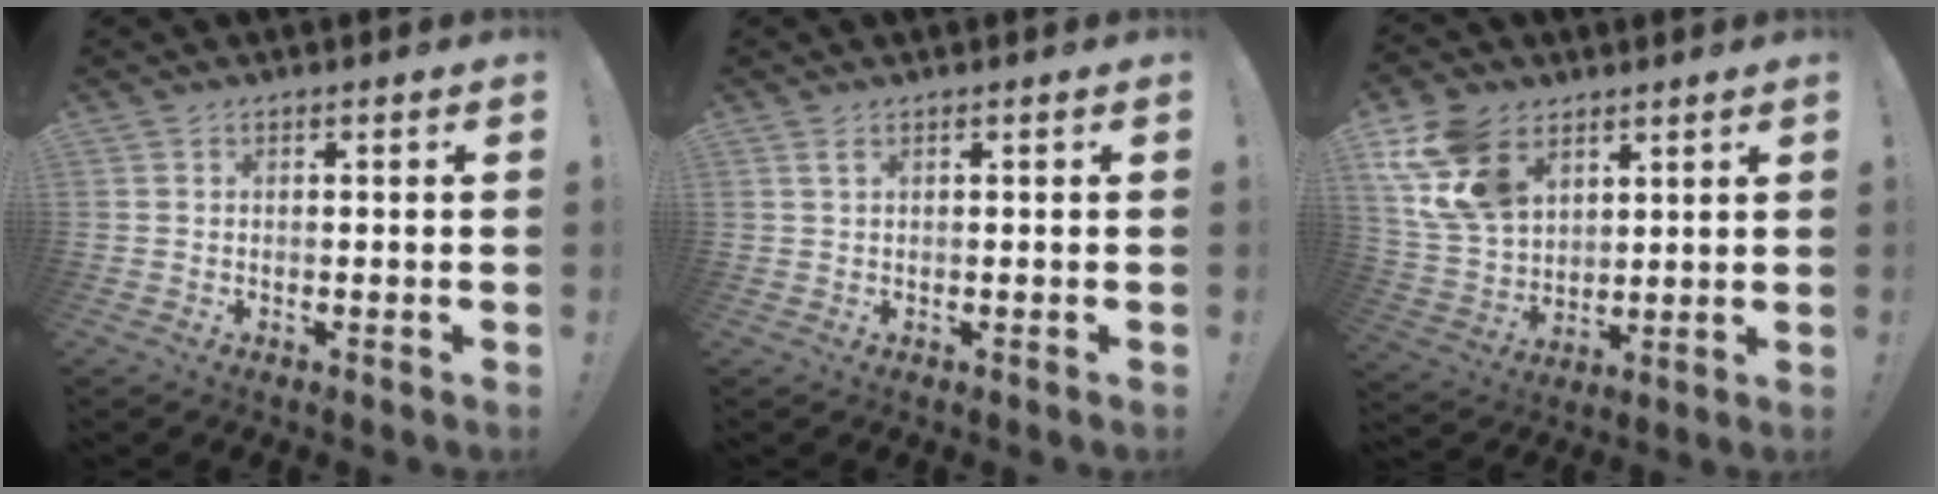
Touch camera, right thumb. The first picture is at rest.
{"total": 1.5, "force": [0.8, 0.1, 1.2], "torque": [-0.017, -0.002, 0.011]}
{"total": 16.3, "force": [8.2, 11.1, 8.5], "torque": [-0.169, -0.035, 0.162]}